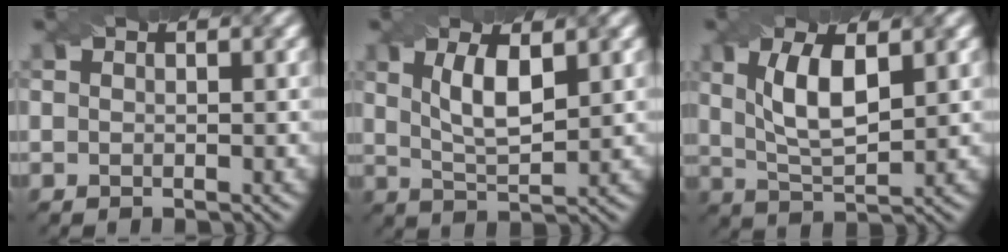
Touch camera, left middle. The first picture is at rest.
{"total": 4.4, "force": [1.5, 1.5, 3.8], "torque": [-0.081, -0.003, 0.030]}
{"total": 5.7, "force": [1.6, 2.2, 5.0], "torque": [-0.105, 0.002, 0.033]}